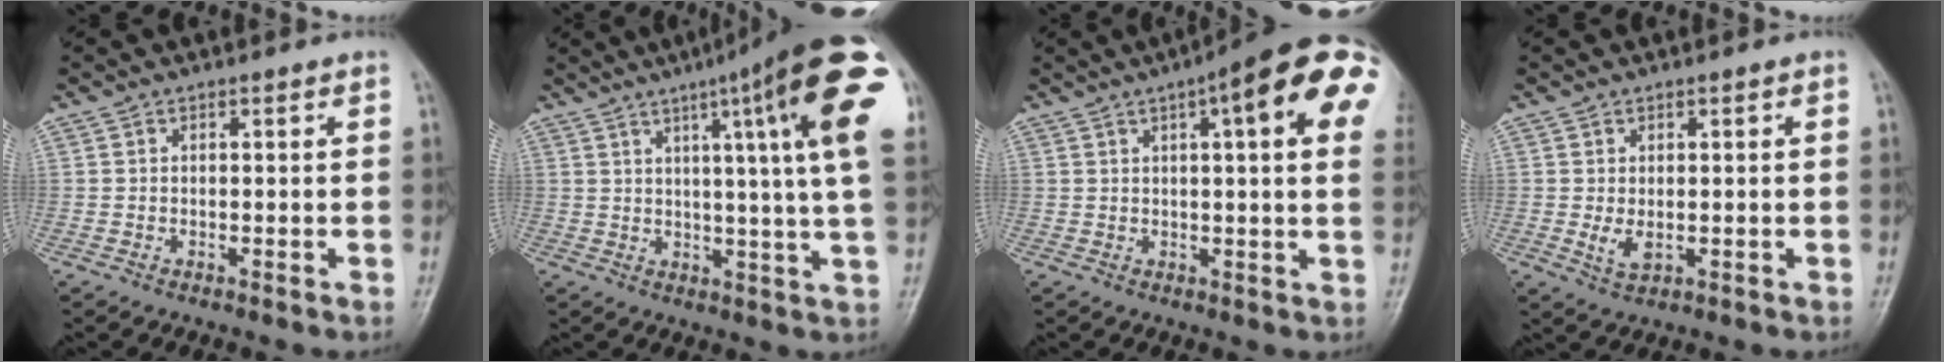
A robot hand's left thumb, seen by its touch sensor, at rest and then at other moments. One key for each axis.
{"total": 21.4, "fx": 8.4, "fy": 2.0, "fz": 19.6, "tx": -0.255, "ty": -0.018, "tz": 0.099}
{"total": 19.0, "fx": 6.7, "fy": 4.5, "fz": 17.2, "tx": -0.225, "ty": 0.012, "tz": 0.079}
{"total": 3.2, "fx": -0.2, "fy": 1.8, "fz": 2.7, "tx": -0.049, "ty": -0.003, "tz": 0.002}